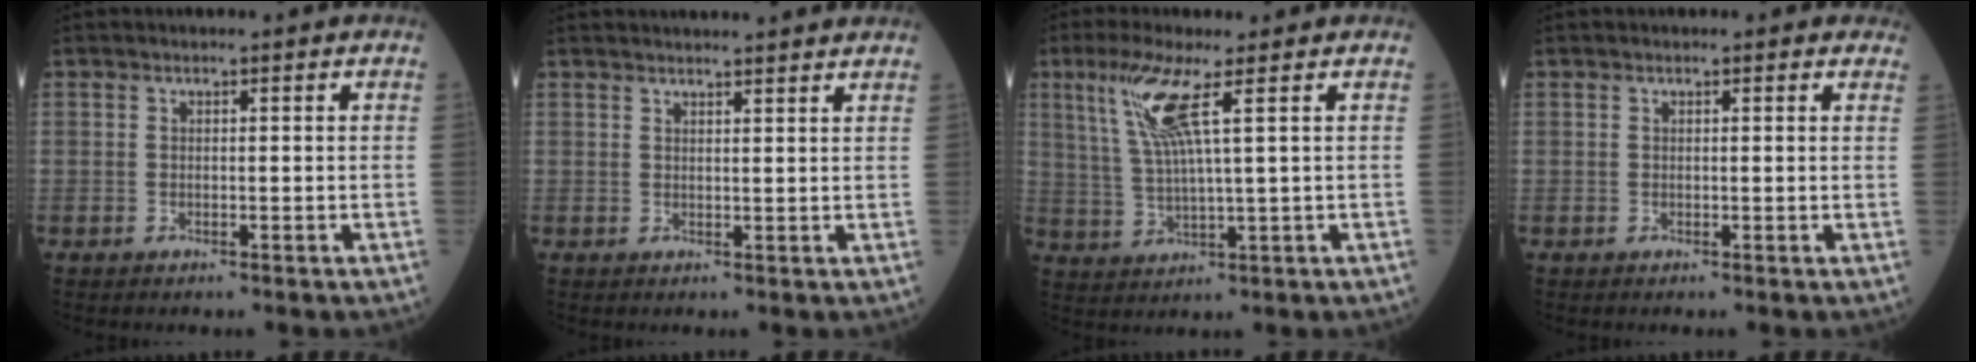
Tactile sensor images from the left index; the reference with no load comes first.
{"total": 9.8, "force": [9.2, 0.6, 3.2], "torque": [-0.038, 0.028, 0.102]}
{"total": 7.5, "force": [3.2, -0.4, 6.8], "torque": [-0.149, -0.001, 0.069]}
{"total": 1.0, "force": [0.8, 0.6, 0.2], "torque": [-0.001, 0.000, -0.003]}